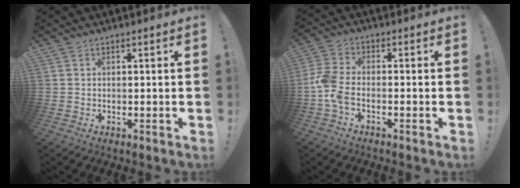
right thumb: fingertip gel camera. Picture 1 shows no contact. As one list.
[{"total": 8.6, "force": [-2.9, 4.6, 6.6], "torque": [-0.155, 0.003, -0.050]}]